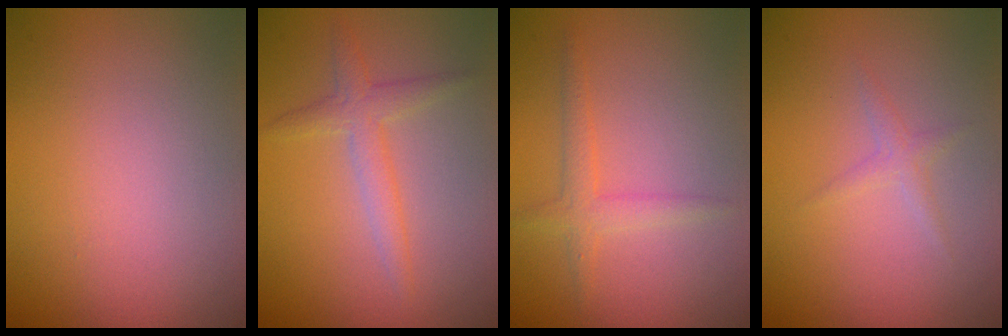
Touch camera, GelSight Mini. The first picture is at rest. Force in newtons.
{"total": 2.3, "press": 2.3, "slide": 0.1}
{"total": 1.8, "press": 1.8, "slide": 0.2}
{"total": 1.0, "press": 1.0, "slide": 0.1}